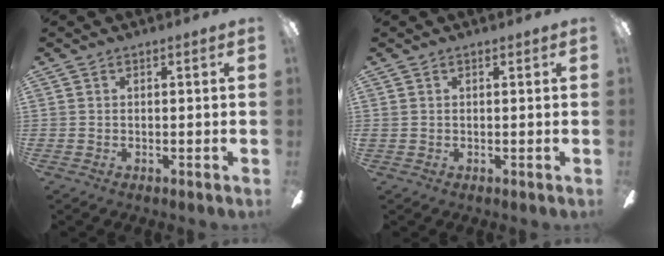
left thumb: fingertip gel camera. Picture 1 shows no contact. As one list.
[{"total": 0.6, "force": [0.3, 0.4, 0.1], "torque": [-0.003, 0.004, 0.005]}]